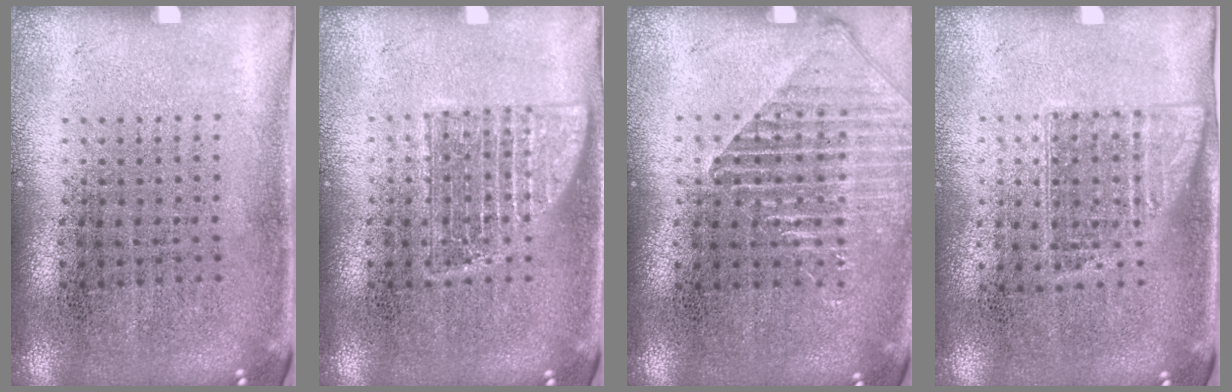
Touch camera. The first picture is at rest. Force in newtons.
{"total": 2.0, "press": 2.0, "slide": 0.4}
{"total": 1.3, "press": 1.3, "slide": 0.4}
{"total": 1.0, "press": 0.9, "slide": 0.5}